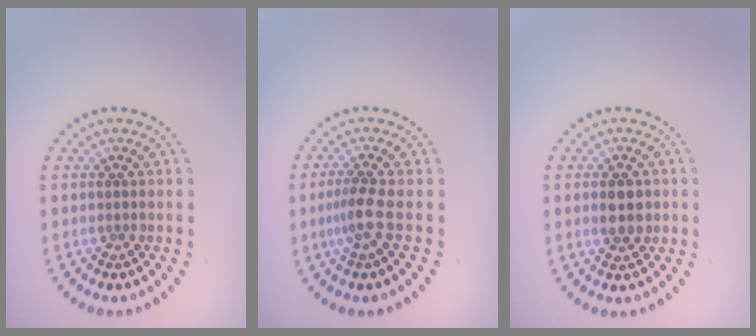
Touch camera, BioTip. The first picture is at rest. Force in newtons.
{"total": 2.2, "press": 1.6, "slide": 1.5}
{"total": 2.2, "press": 2.2, "slide": 0.2}